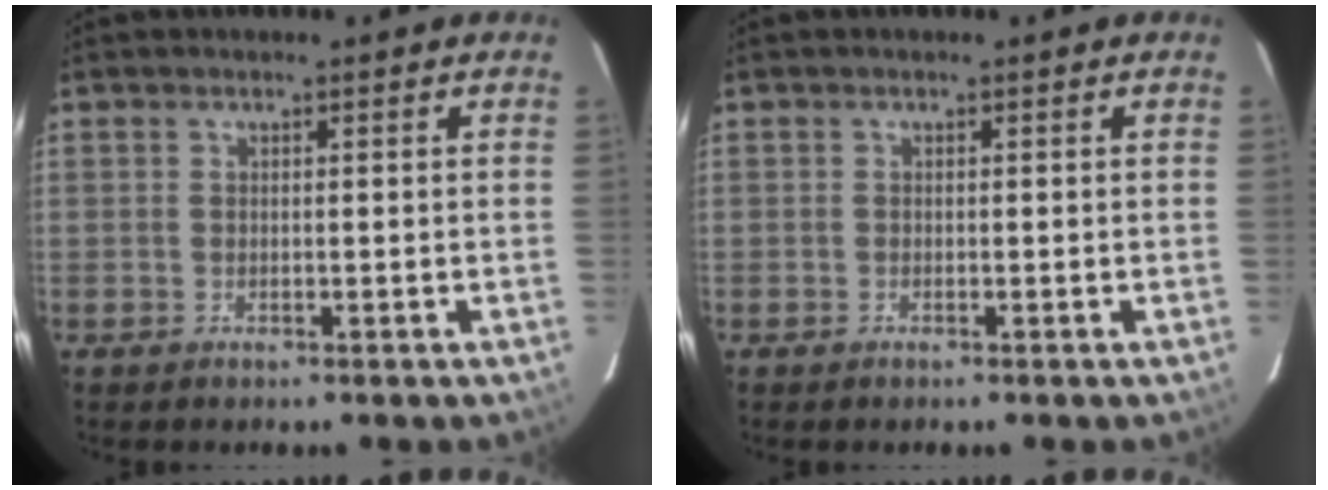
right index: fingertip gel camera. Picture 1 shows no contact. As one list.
[{"total": 0.0}]